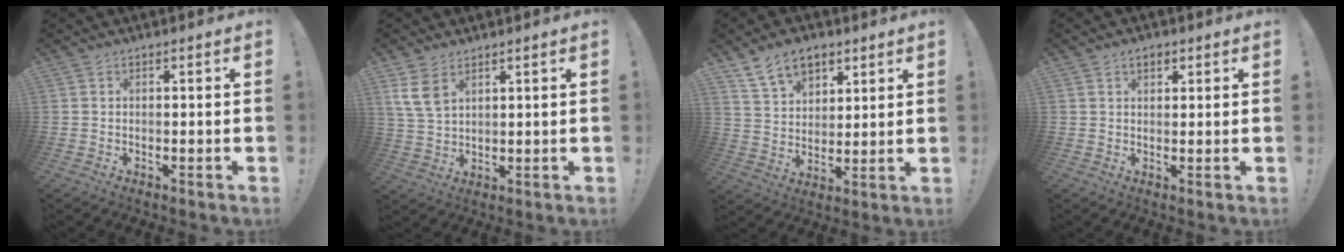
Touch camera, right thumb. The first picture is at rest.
{"total": 7.2, "force": [4.0, 4.1, 4.4], "torque": [-0.075, -0.018, 0.077]}
{"total": 11.2, "force": [6.9, 7.3, 5.0], "torque": [-0.077, -0.031, 0.133]}
{"total": 2.1, "force": [1.1, 1.1, 1.3], "torque": [-0.015, -0.001, 0.018]}